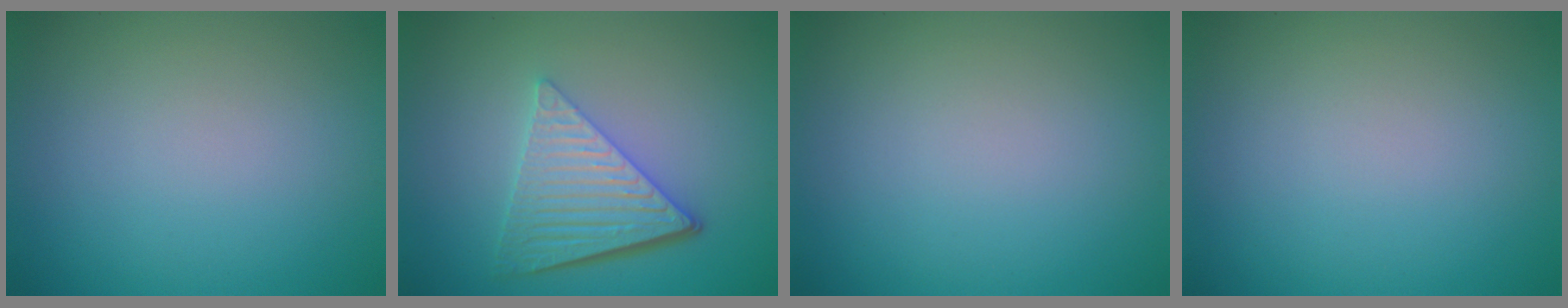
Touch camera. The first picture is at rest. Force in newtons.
{"total": 5.8, "press": 4.3, "slide": 4.0}
{"total": 0.0}
{"total": 0.0}